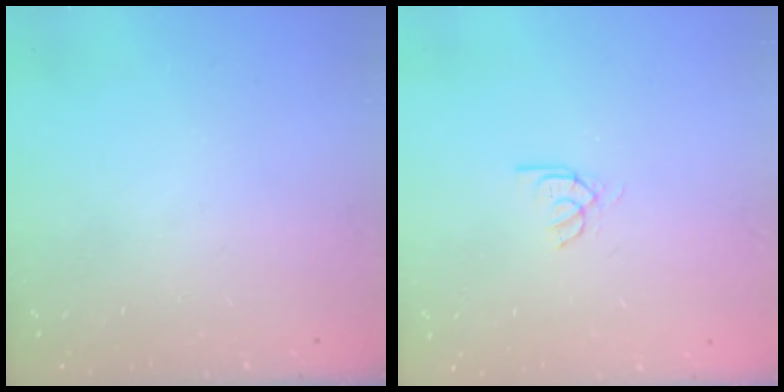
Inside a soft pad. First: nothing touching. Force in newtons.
{"total": 2.9, "press": 2.9, "slide": 0.3}